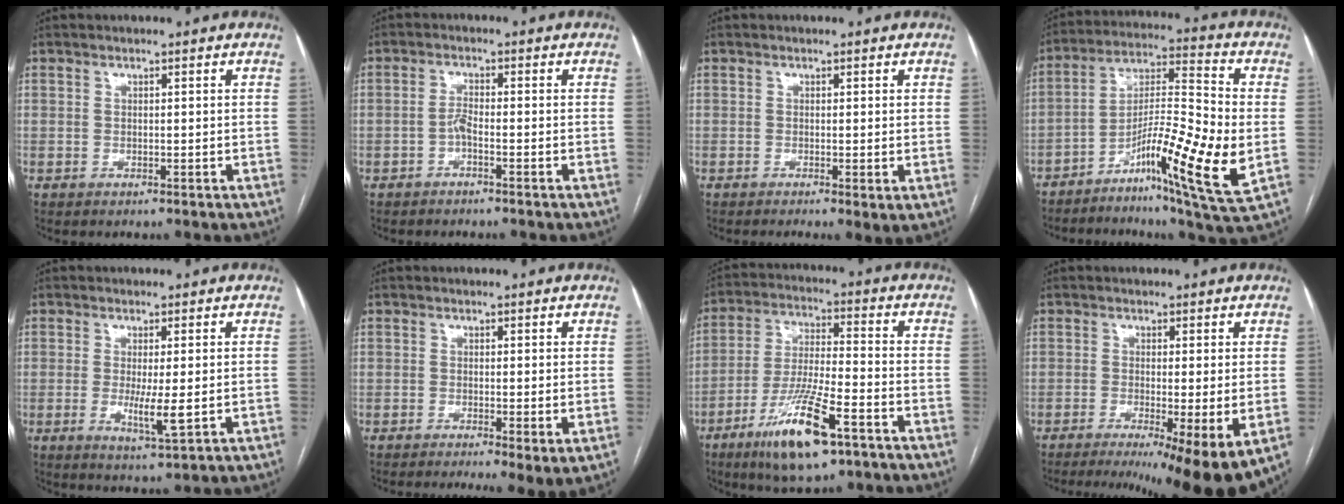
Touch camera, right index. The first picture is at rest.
{"total": 1.9, "force": [-1.0, 0.2, 1.5], "torque": [-0.030, 0.003, -0.021]}
{"total": 1.9, "force": [-0.5, 0.3, 1.8], "torque": [-0.027, -0.008, -0.008]}
{"total": 17.1, "force": [-4.9, 1.1, 16.3], "torque": [-0.298, -0.006, -0.083]}
{"total": 4.8, "force": [-0.5, 0.6, 4.8], "torque": [-0.086, -0.012, -0.002]}
{"total": 6.2, "force": [-3.1, 1.2, 5.2], "torque": [-0.072, -0.014, -0.051]}
{"total": 13.9, "force": [-8.0, 2.3, 11.2], "torque": [-0.218, -0.023, -0.138]}
{"total": 13.1, "force": [-7.6, 1.0, 10.6], "torque": [-0.114, -0.030, -0.109]}